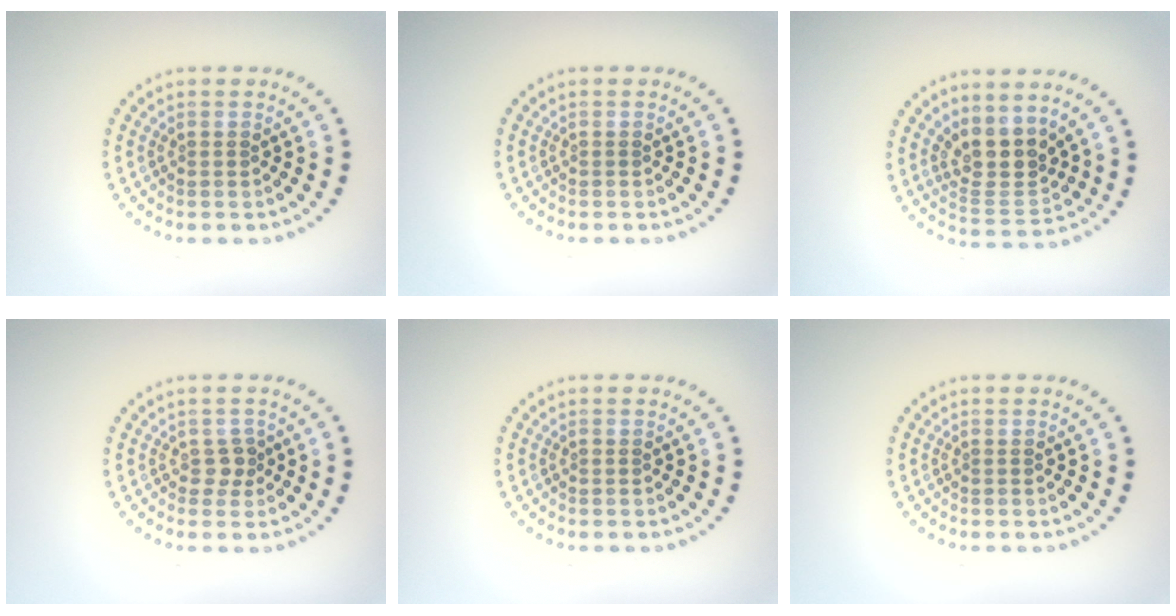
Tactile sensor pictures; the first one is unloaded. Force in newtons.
{"total": 0.0}
{"total": 3.8, "press": 3.1, "slide": 2.1}
{"total": 1.3, "press": 1.0, "slide": 0.8}
{"total": 0.0}
{"total": 0.0}